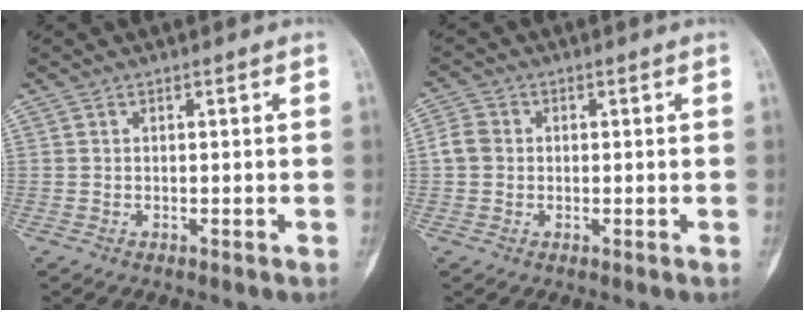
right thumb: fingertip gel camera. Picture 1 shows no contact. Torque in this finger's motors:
{"motor_torque": [-0.18, -0.02, 0.45, -0.18, 0.00]}